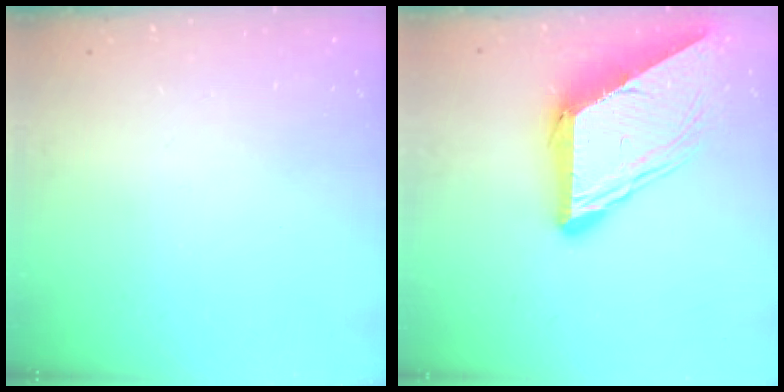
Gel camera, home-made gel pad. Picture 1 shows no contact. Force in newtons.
{"total": 12.0, "press": 11.9, "slide": 1.2}